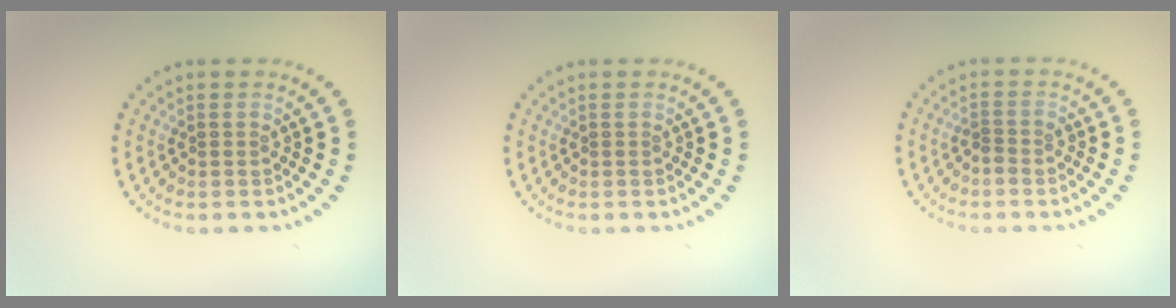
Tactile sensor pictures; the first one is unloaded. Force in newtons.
{"total": 0.0}
{"total": 1.1, "press": 0.9, "slide": 0.7}